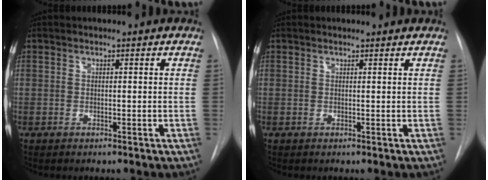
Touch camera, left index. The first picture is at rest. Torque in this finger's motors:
{"motor_torque": [0.07, -0.10, -0.08, -0.01]}